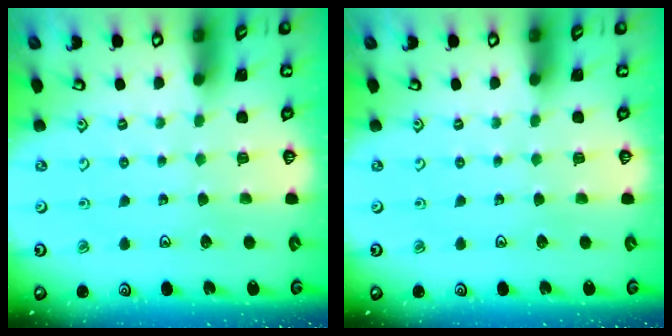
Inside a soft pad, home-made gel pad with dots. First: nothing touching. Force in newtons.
{"total": 0.0}